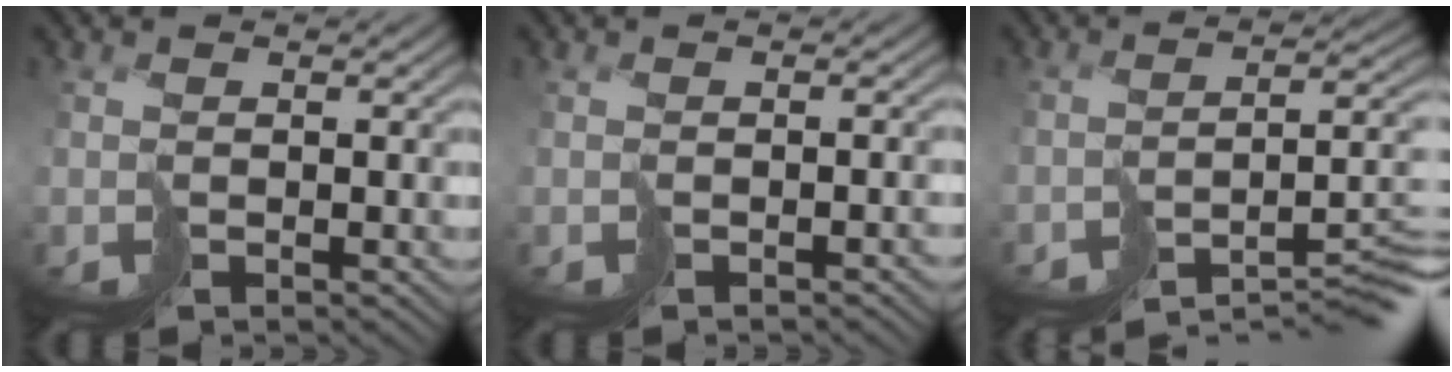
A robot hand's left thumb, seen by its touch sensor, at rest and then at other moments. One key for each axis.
{"total": 2.3, "fx": -1.6, "fy": 0.9, "fz": 1.3, "tx": -0.009, "ty": -0.001, "tz": -0.026}
{"total": 8.6, "fx": -6.6, "fy": 2.1, "fz": 5.0, "tx": -0.083, "ty": -0.017, "tz": -0.089}